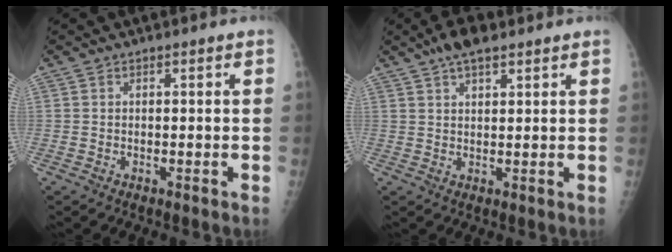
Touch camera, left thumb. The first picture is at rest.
{"total": 6.1, "force": [4.0, 2.3, 3.9], "torque": [-0.058, -0.002, 0.068]}